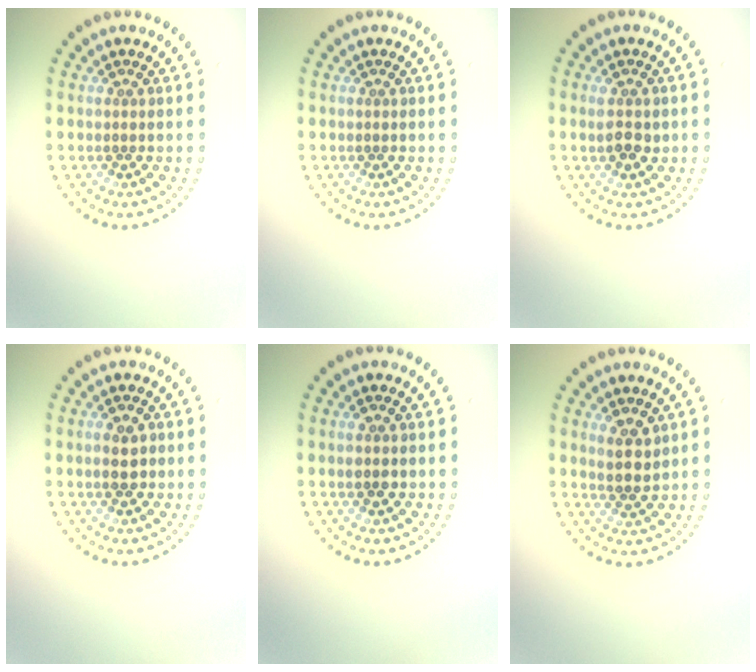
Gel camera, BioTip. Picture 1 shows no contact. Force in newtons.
{"total": 0.0}
{"total": 2.1, "press": 2.0, "slide": 0.5}
{"total": 2.2, "press": 2.2, "slide": 0.2}
{"total": 1.4, "press": 1.4, "slide": 0.3}
{"total": 2.2, "press": 2.0, "slide": 1.0}